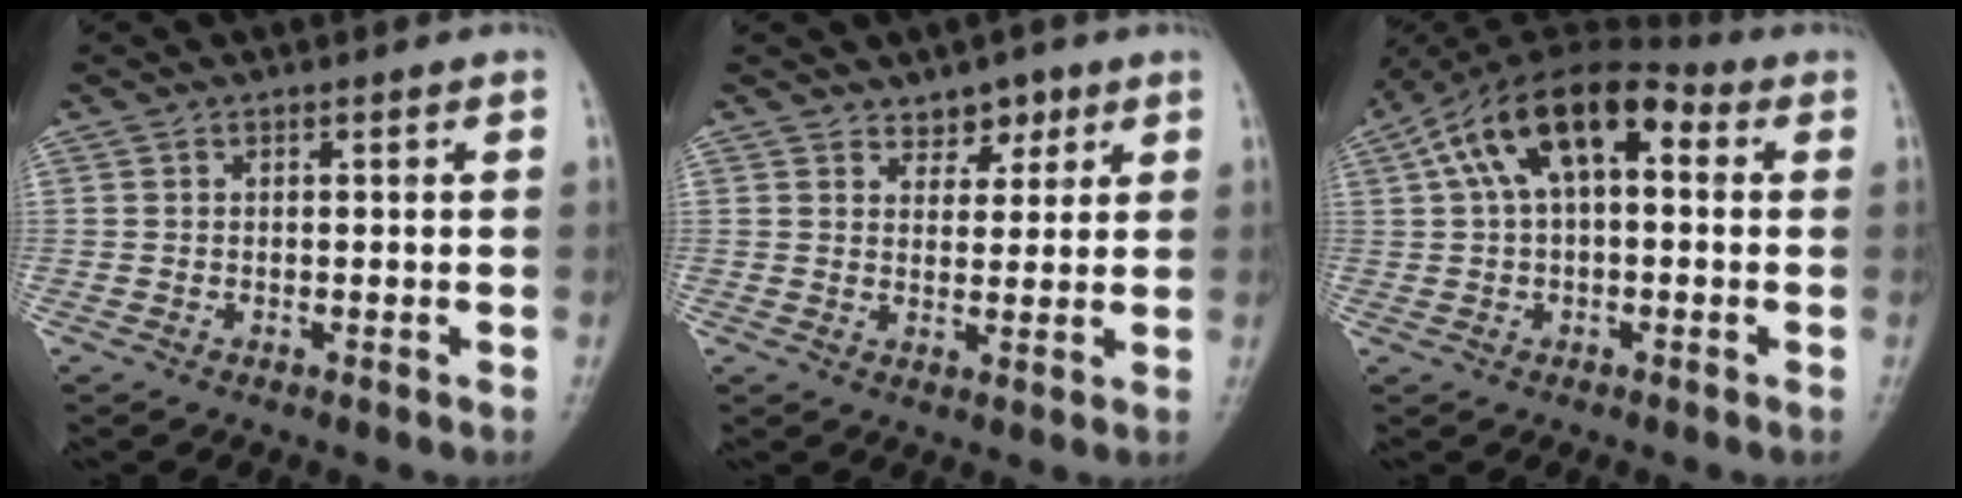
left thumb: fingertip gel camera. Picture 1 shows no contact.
{"total": 4.2, "force": [2.8, 2.7, 1.5], "torque": [0.011, -0.016, 0.042]}
{"total": 14.1, "force": [3.4, 7.5, 11.4], "torque": [-0.192, 0.041, 0.048]}